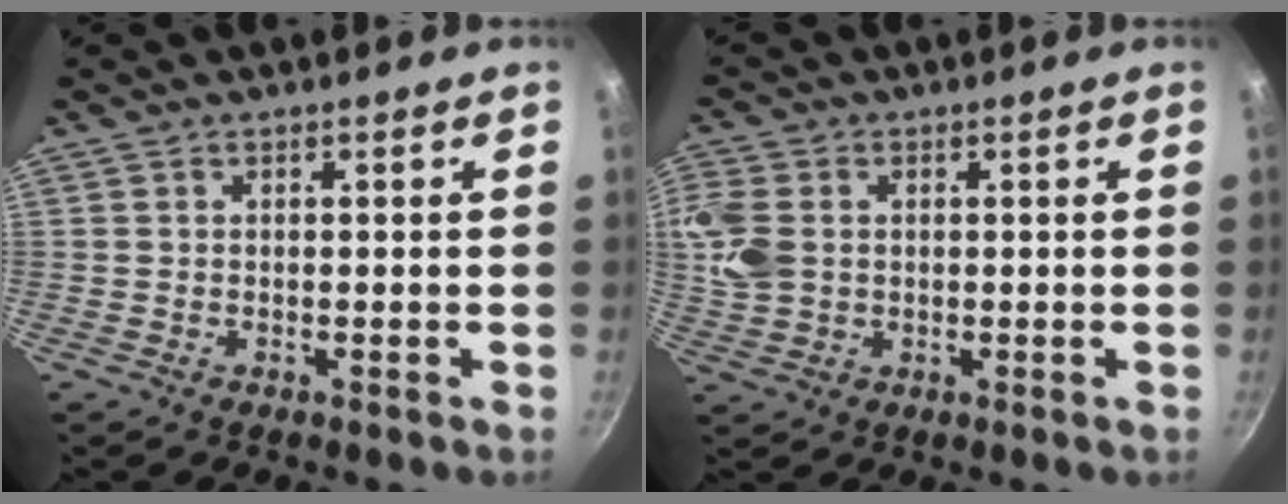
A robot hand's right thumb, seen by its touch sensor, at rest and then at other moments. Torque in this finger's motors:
{"motor_torque": [-0.10, 0.09, 0.29, 0.50, -0.02]}